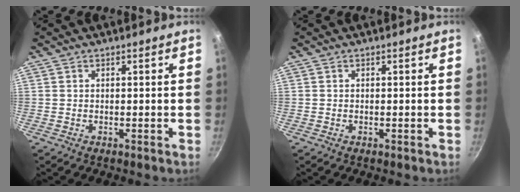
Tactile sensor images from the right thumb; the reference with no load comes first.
{"total": 0.0}